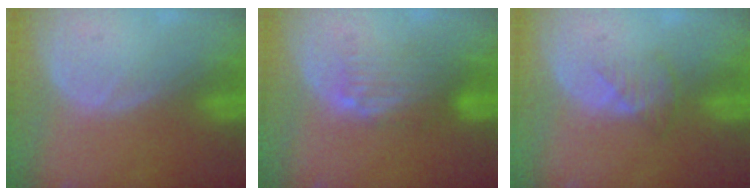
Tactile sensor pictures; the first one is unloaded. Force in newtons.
{"total": 5.1, "press": 4.4, "slide": 2.6}
{"total": 2.5, "press": 2.5, "slide": 0.3}